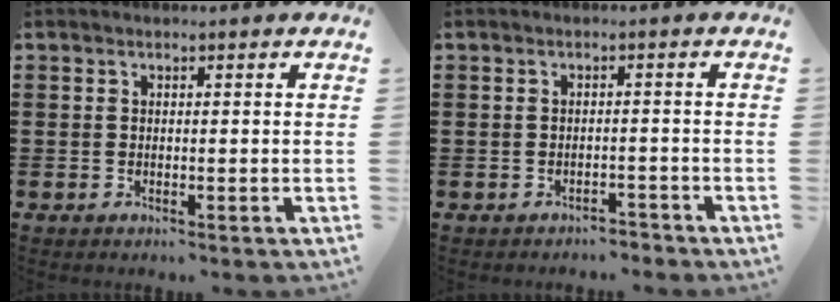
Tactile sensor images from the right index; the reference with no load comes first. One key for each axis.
{"total": 1.8, "fx": -1.8, "fy": 0.4, "fz": -0.1, "tx": -0.006, "ty": 0.003, "tz": -0.040}